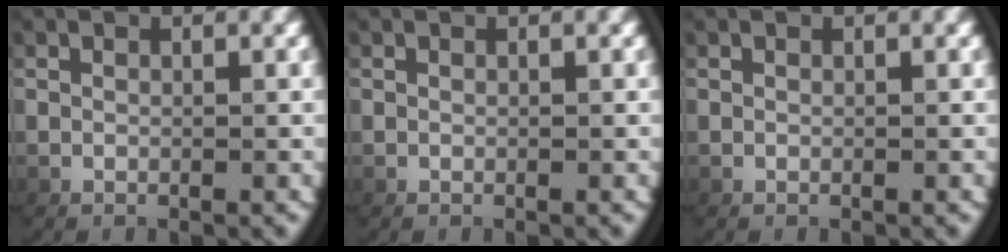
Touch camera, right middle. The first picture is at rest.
{"total": 0.0}
{"total": 0.0}